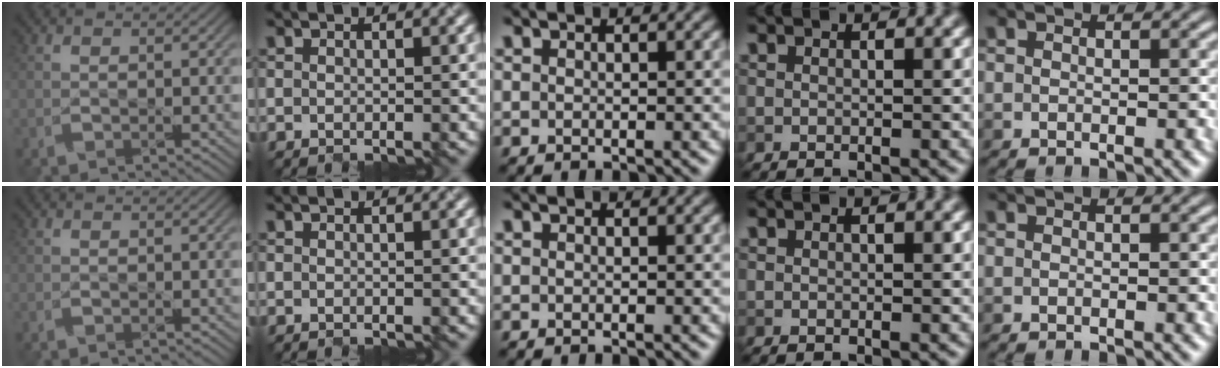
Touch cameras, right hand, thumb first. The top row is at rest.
{}